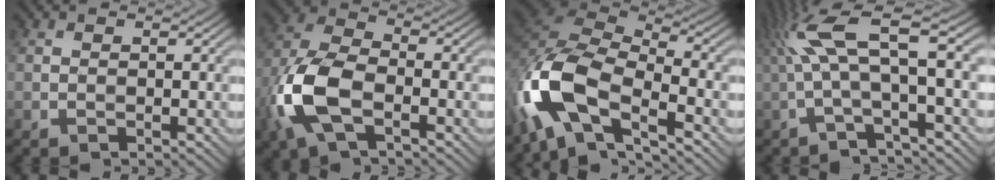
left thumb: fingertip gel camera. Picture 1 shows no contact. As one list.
[{"total": 11.3, "force": [-4.1, 5.8, 8.8], "torque": [-0.222, -0.008, -0.095]}, {"total": 14.4, "force": [-6.5, 7.2, 10.6], "torque": [-0.247, -0.012, -0.138]}, {"total": 9.6, "force": [0.7, 1.9, 9.4], "torque": [-0.183, 0.032, 0.002]}]